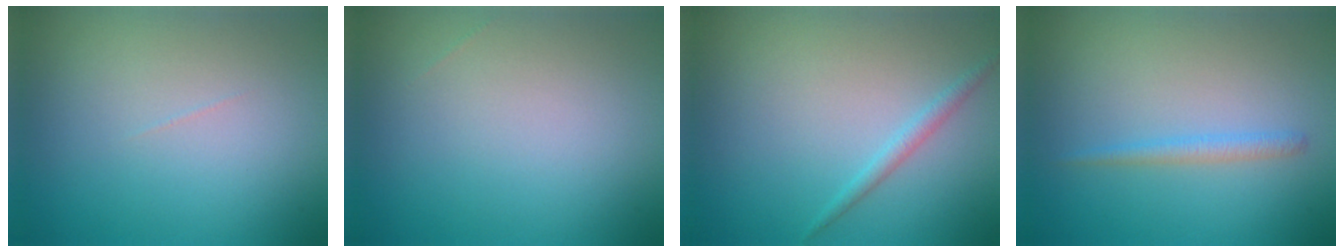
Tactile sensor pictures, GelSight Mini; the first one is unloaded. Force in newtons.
{"total": 0.0}
{"total": 1.3, "press": 1.3, "slide": 0.0}
{"total": 1.3, "press": 1.3, "slide": 0.0}